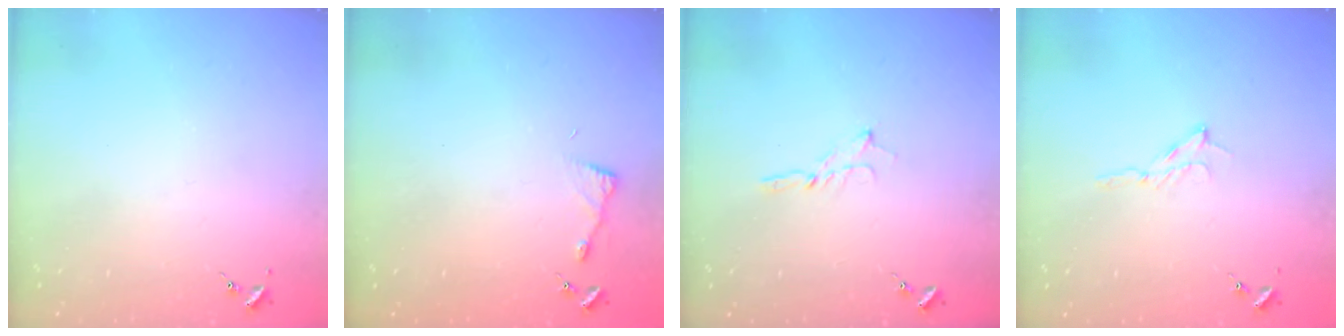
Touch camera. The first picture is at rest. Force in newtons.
{"total": 4.2, "press": 4.2, "slide": 0.5}
{"total": 2.7, "press": 2.7, "slide": 0.2}
{"total": 4.9, "press": 4.9, "slide": 0.5}